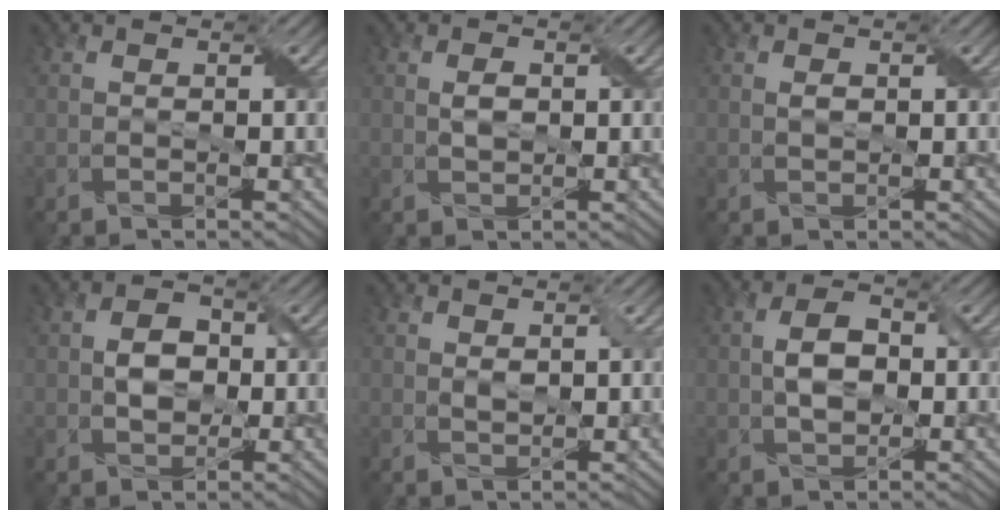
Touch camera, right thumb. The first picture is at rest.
{"total": 1.9, "force": [0.2, 1.1, 1.5], "torque": [-0.032, 0.002, 0.005]}
{"total": 1.0, "force": [0.2, 0.6, 0.7], "torque": [-0.016, 0.001, 0.005]}
{"total": 3.7, "force": [-0.1, 2.8, 2.5], "torque": [-0.050, 0.002, -0.005]}
{"total": 1.5, "force": [0.5, 0.7, 1.2], "torque": [-0.026, -0.002, 0.013]}
{"total": 4.4, "force": [0.0, 2.7, 3.4], "torque": [-0.072, 0.004, -0.001]}